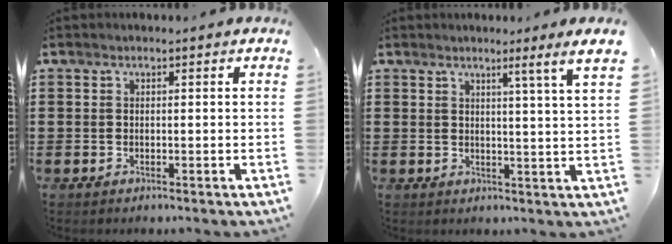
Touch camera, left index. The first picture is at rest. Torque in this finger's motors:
{"motor_torque": [0.34, -0.31, 0.27, 0.02]}